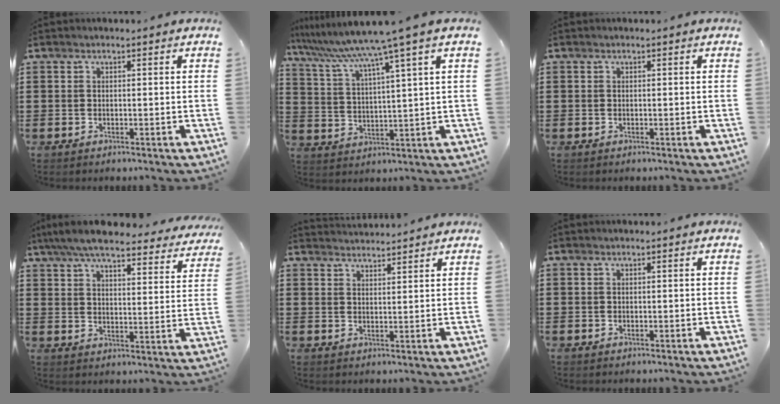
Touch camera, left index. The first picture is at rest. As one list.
[{"total": 8.0, "force": [6.3, -1.6, 4.6], "torque": [-0.115, -0.043, 0.099]}, {"total": 0.0}, {"total": 7.2, "force": [6.5, 0.7, 3.0], "torque": [-0.084, -0.032, 0.115]}, {"total": 2.6, "force": [2.5, -0.2, -0.2], "torque": [-0.004, -0.007, 0.049]}, {"total": 0.0}]